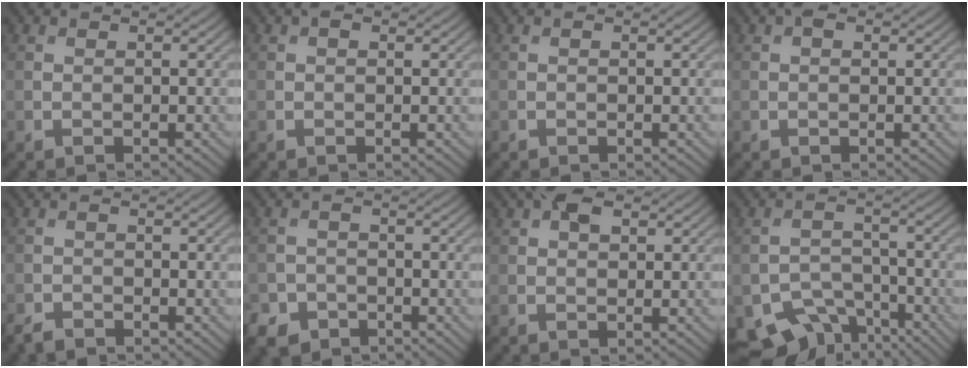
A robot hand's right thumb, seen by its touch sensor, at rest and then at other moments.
{"total": 0.7, "force": [0.2, 0.4, 0.5], "torque": [-0.006, 0.001, 0.001]}
{"total": 0.0}
{"total": 1.0, "force": [0.4, 0.6, 0.7], "torque": [-0.010, 0.002, 0.003]}
{"total": 1.5, "force": [-1.4, 0.4, 0.3], "torque": [-0.009, 0.000, -0.031]}
{"total": 3.7, "force": [-2.7, 2.4, 0.7], "torque": [-0.017, 0.000, -0.049]}
{"total": 3.2, "force": [1.6, 1.8, 2.2], "torque": [-0.040, 0.006, 0.024]}
{"total": 7.7, "force": [-5.6, 4.5, 3.0], "torque": [-0.057, -0.027, -0.089]}